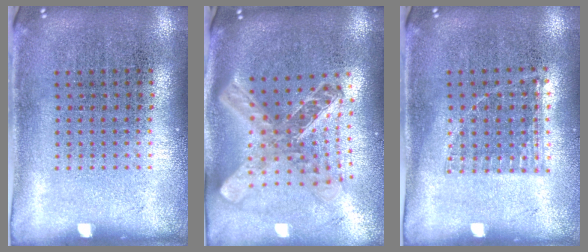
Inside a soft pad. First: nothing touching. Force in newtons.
{"total": 2.5, "press": 2.0, "slide": 1.6}
{"total": 0.8, "press": 0.8, "slide": 0.2}